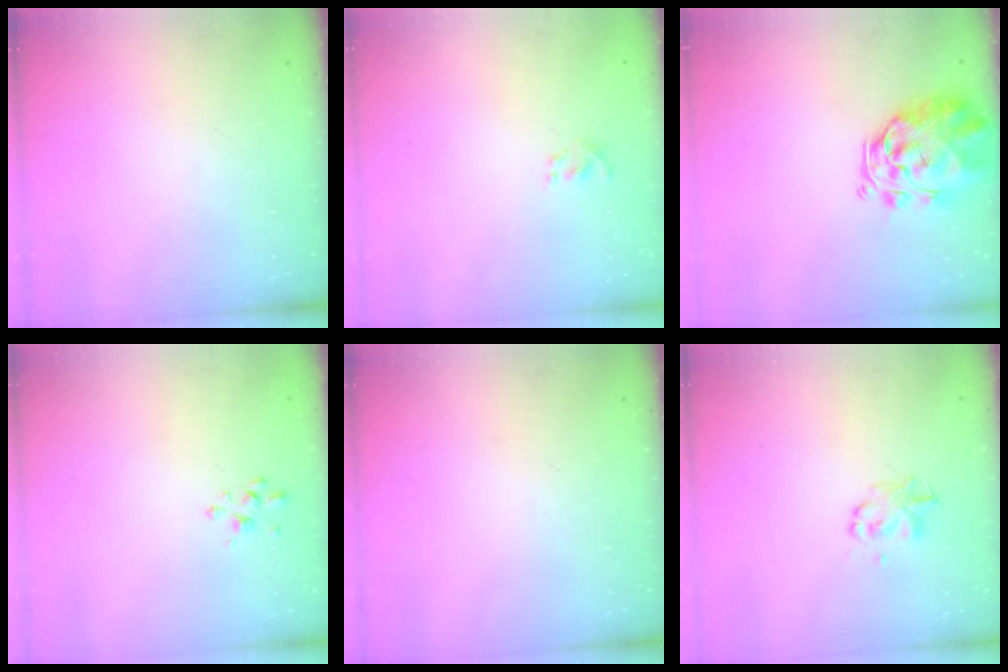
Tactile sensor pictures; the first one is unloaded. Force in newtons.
{"total": 1.3, "press": 1.1, "slide": 0.7}
{"total": 3.4, "press": 3.0, "slide": 1.6}
{"total": 2.0, "press": 2.0, "slide": 0.4}
{"total": 0.0}
{"total": 2.2, "press": 2.1, "slide": 0.4}